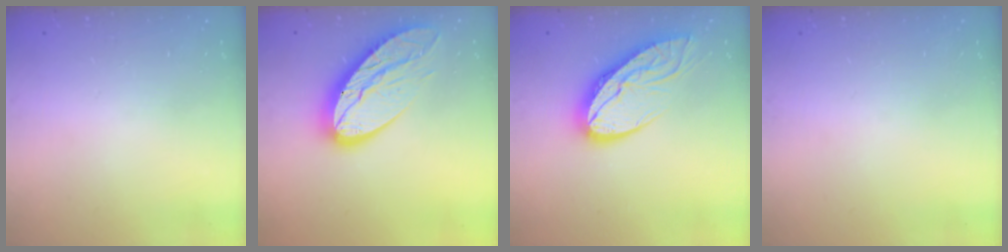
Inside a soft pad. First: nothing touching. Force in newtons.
{"total": 15.9, "press": 15.7, "slide": 2.2}
{"total": 13.1, "press": 13.0, "slide": 1.5}
{"total": 0.0}